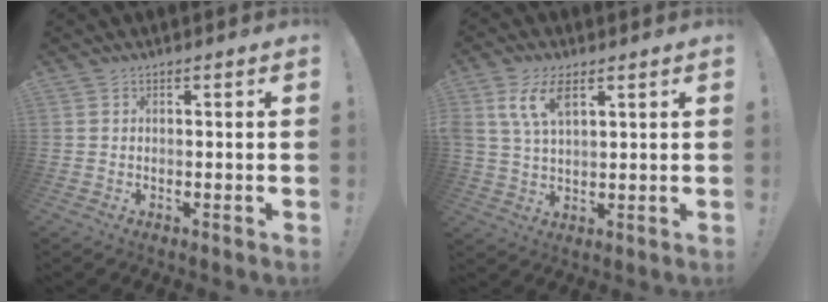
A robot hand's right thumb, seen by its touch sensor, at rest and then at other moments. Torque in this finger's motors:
{"motor_torque": [1.24, 1.24, 0.98, 0.20, 0.20]}